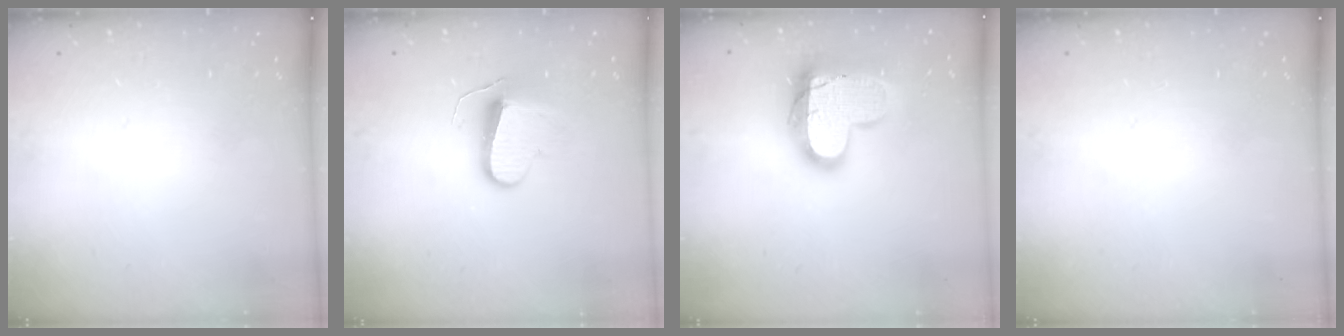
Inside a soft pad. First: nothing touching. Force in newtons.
{"total": 9.3, "press": 9.3, "slide": 0.1}
{"total": 18.5, "press": 18.5, "slide": 1.4}
{"total": 0.0}